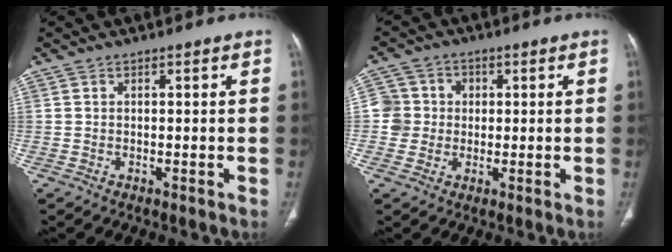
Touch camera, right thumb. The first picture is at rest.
{"total": 6.2, "force": [0.2, 6.1, 0.9], "torque": [0.014, 0.012, -0.002]}